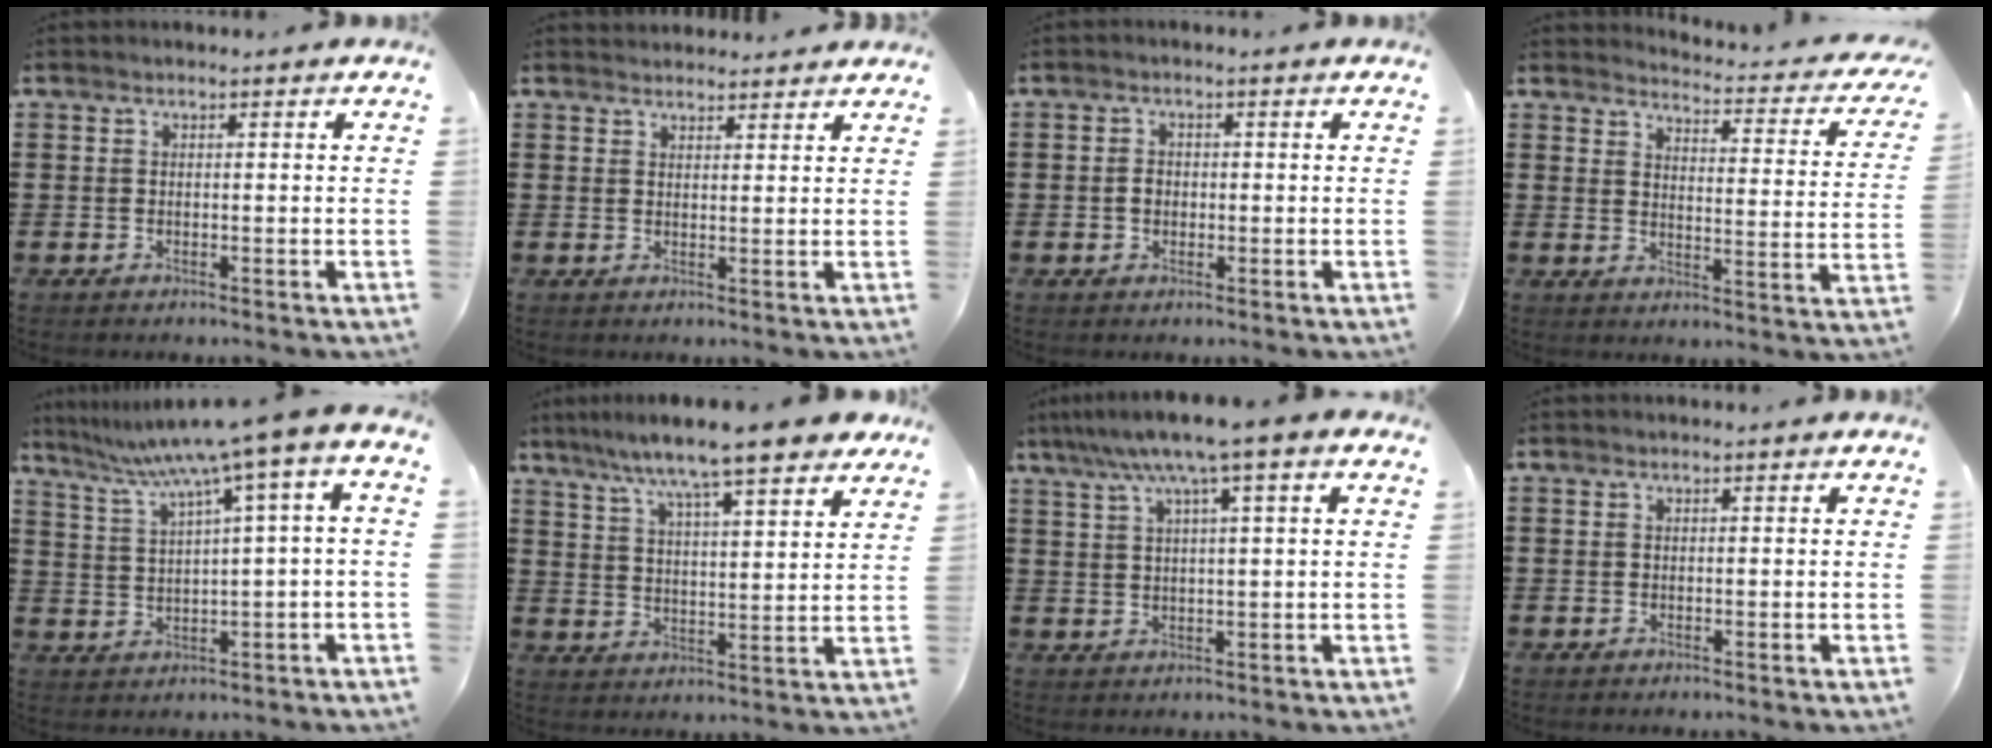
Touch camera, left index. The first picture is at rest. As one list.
[{"total": 2.1, "force": [2.1, 0.3, -0.2], "torque": [-0.002, -0.001, 0.040]}, {"total": 1.9, "force": [-0.2, 1.4, 1.2], "torque": [-0.027, 0.007, -0.005]}, {"total": 3.0, "force": [2.8, 0.0, 0.9], "torque": [-0.023, -0.037, 0.038]}, {"total": 7.0, "force": [3.3, 0.1, 6.2], "torque": [-0.126, -0.025, 0.049]}, {"total": 8.7, "force": [7.5, -0.1, 4.4], "torque": [-0.116, -0.033, 0.124]}, {"total": 6.7, "force": [3.8, -0.2, 5.5], "torque": [-0.117, -0.005, 0.062]}, {"total": 0.0}]